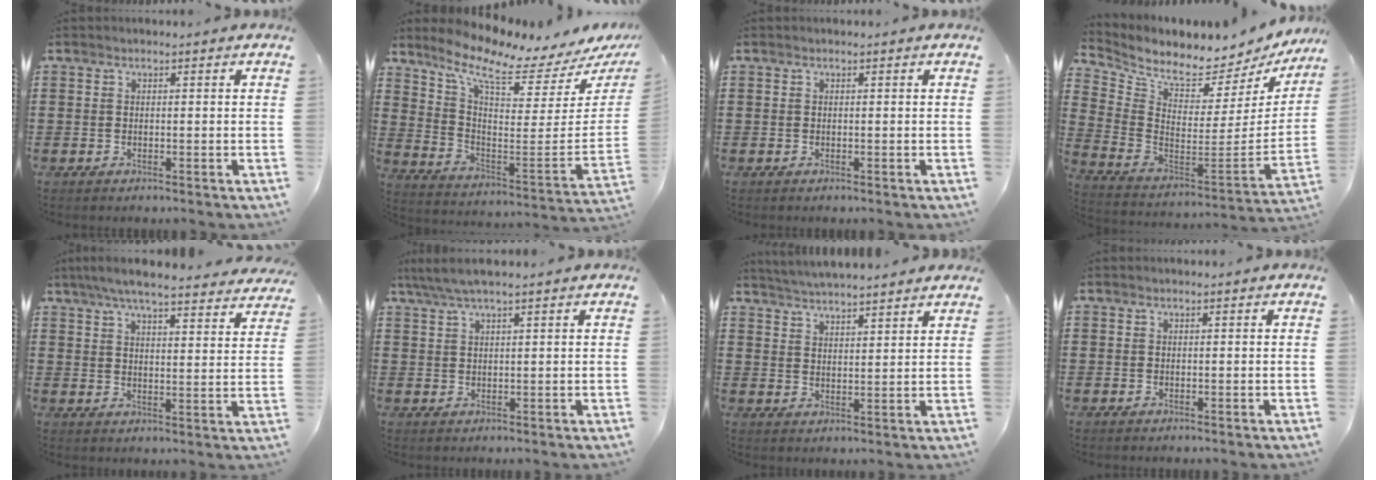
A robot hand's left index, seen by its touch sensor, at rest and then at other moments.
{"total": 8.0, "force": [5.8, 1.3, 5.4], "torque": [-0.118, -0.055, 0.088]}
{"total": 0.0}
{"total": 5.0, "force": [4.8, 0.7, 1.3], "torque": [-0.060, -0.065, 0.079]}
{"total": 6.3, "force": [5.6, 0.3, 2.8], "torque": [-0.073, -0.024, 0.099]}
{"total": 3.4, "force": [2.3, 0.3, 2.6], "torque": [-0.052, 0.004, 0.041]}
{"total": 3.7, "force": [3.7, -0.4, -0.1], "torque": [-0.011, -0.018, 0.066]}
{"total": 0.0}